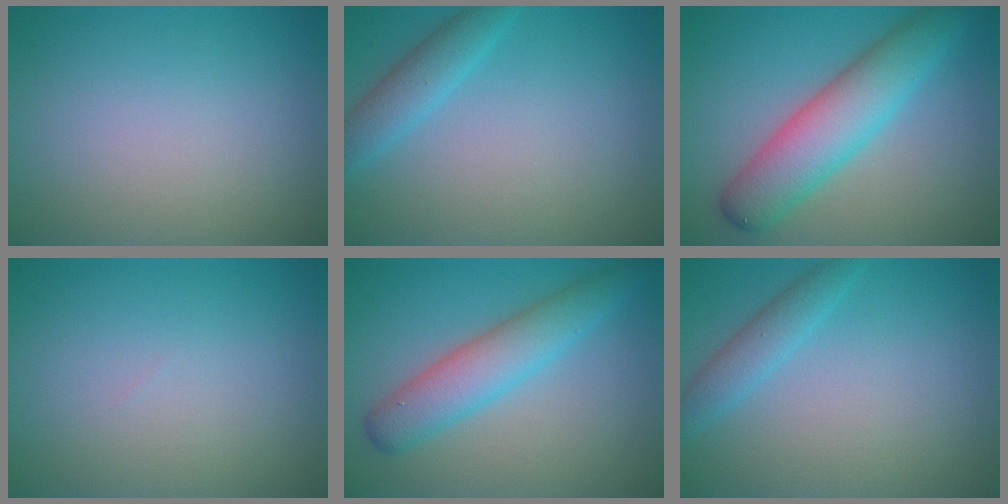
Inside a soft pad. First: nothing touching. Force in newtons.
{"total": 2.1, "press": 2.1, "slide": 0.2}
{"total": 6.5, "press": 6.5, "slide": 0.2}
{"total": 0.0}
{"total": 4.7, "press": 4.7, "slide": 0.3}
{"total": 2.2, "press": 2.2, "slide": 0.1}